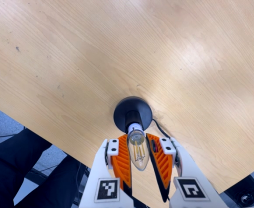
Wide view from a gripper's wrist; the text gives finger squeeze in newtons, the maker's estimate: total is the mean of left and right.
{"total": 14.1, "left": 13.3, "right": 14.8}